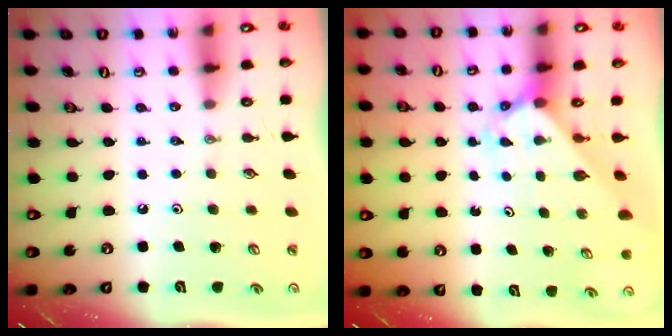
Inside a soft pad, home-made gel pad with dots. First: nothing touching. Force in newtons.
{"total": 1.8, "press": 1.8, "slide": 0.1}